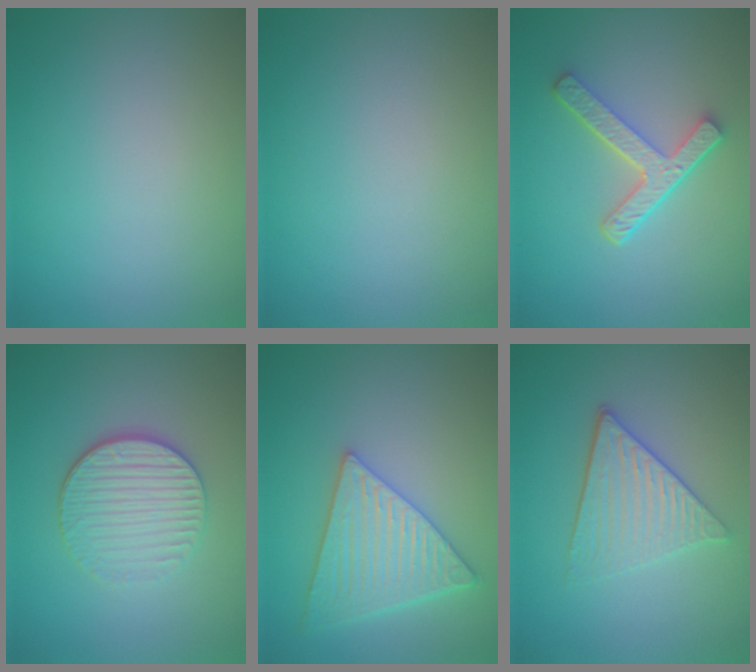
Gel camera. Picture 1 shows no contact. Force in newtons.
{"total": 0.0}
{"total": 4.4, "press": 3.4, "slide": 2.7}
{"total": 3.8, "press": 3.4, "slide": 1.9}
{"total": 5.7, "press": 5.0, "slide": 2.9}
{"total": 4.1, "press": 3.3, "slide": 2.3}